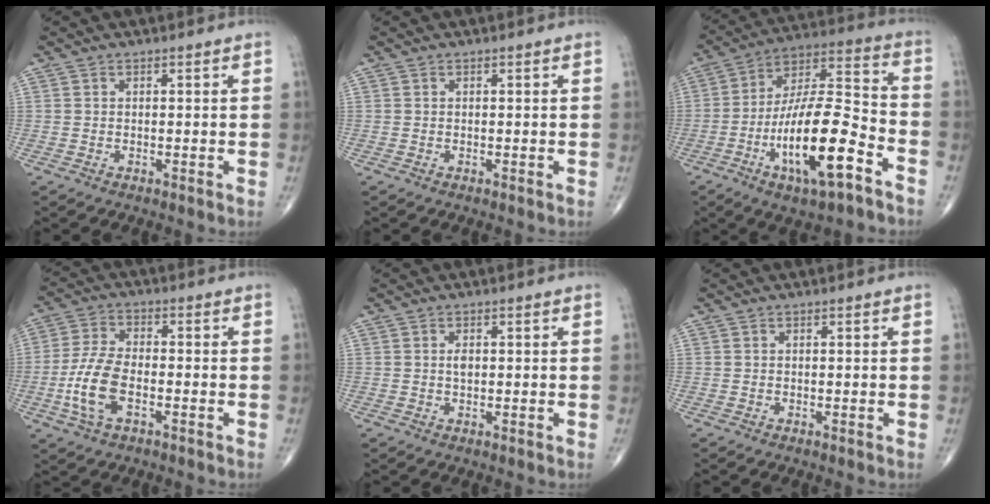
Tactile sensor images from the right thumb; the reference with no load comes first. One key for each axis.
{"total": 0.0}
{"total": 19.8, "fx": -8.5, "fy": 5.9, "fz": 16.9, "tx": -0.305, "ty": 0.060, "tz": -0.140}
{"total": 9.5, "fx": -2.9, "fy": 4.6, "fz": 7.8, "tx": -0.171, "ty": 0.015, "tz": -0.058}
{"total": 1.4, "fx": 0.2, "fy": 0.8, "fz": 1.1, "tx": -0.019, "ty": 0.000, "tz": 0.002}
{"total": 0.0}